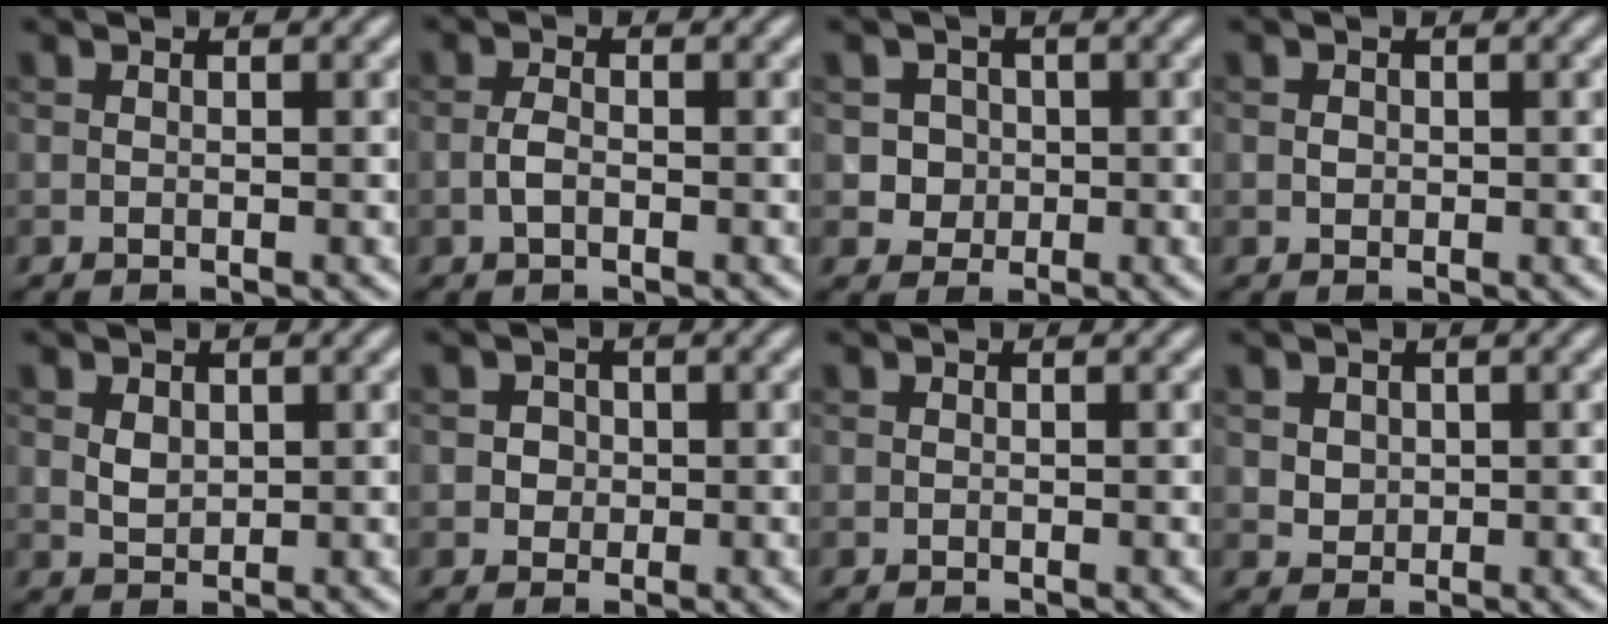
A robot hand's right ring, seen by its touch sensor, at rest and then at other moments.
{"total": 1.4, "force": [-0.5, 0.7, 1.2], "torque": [-0.026, 0.002, -0.014]}
{"total": 2.6, "force": [0.3, 2.5, 0.7], "torque": [0.005, 0.005, 0.010]}
{"total": 0.6, "force": [0.0, 0.5, 0.2], "torque": [-0.003, -0.002, -0.001]}
{"total": 1.5, "force": [0.5, 1.1, 0.9], "torque": [-0.017, 0.000, 0.013]}
{"total": 1.7, "force": [0.3, 1.5, 0.6], "torque": [0.005, 0.006, 0.006]}
{"total": 0.0}
{"total": 1.8, "force": [0.7, 1.5, 0.7], "torque": [-0.016, 0.000, 0.024]}